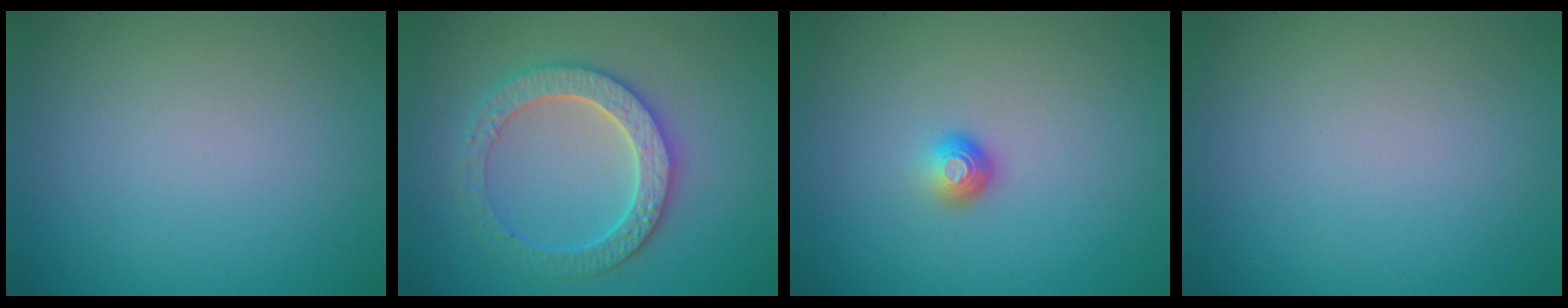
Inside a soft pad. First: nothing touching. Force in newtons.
{"total": 4.0, "press": 3.8, "slide": 1.0}
{"total": 1.4, "press": 1.0, "slide": 1.0}
{"total": 0.0}